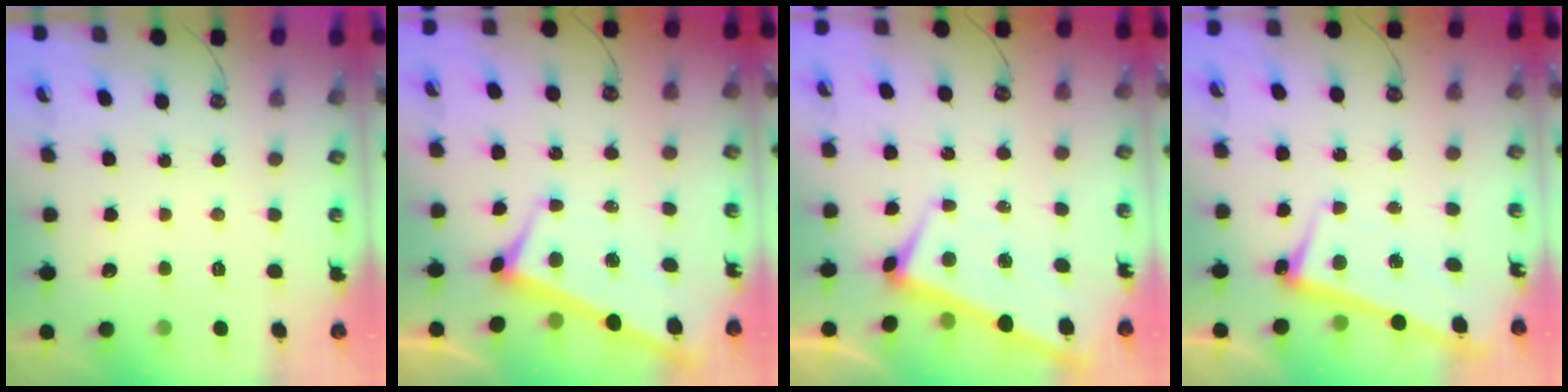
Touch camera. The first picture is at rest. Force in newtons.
{"total": 2.9, "press": 2.7, "slide": 0.9}
{"total": 0.9, "press": 0.7, "slide": 0.5}
{"total": 2.6, "press": 2.4, "slide": 0.9}